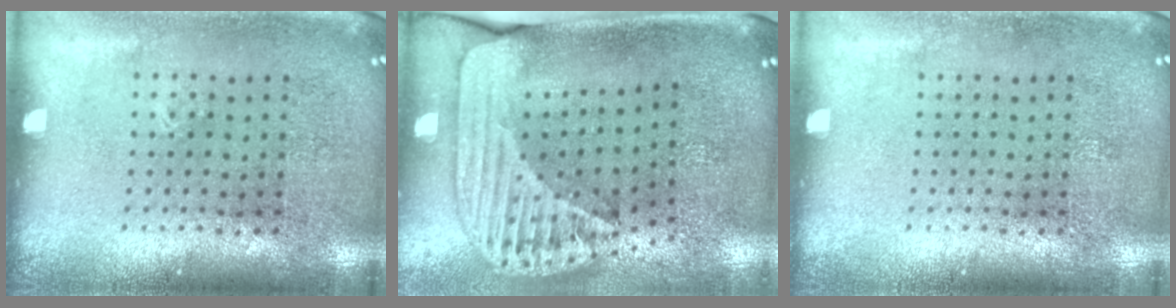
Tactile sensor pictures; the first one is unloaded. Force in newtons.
{"total": 2.6, "press": 1.8, "slide": 1.8}
{"total": 0.0}